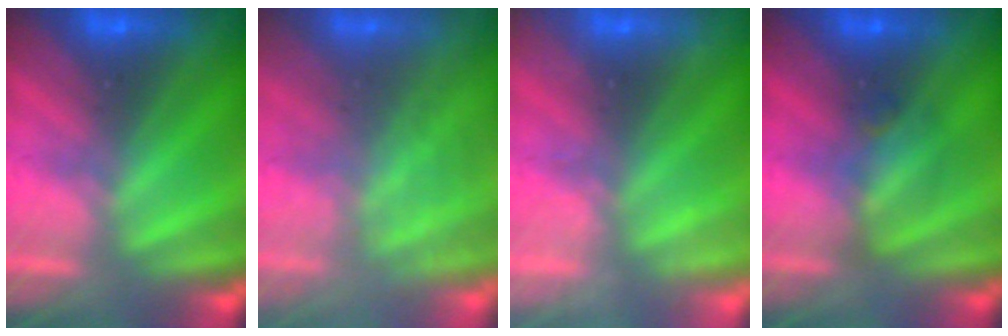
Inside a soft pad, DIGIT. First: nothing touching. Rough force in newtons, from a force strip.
{"total": 2.8}
{"total": 2.2}
{"total": 2.4}